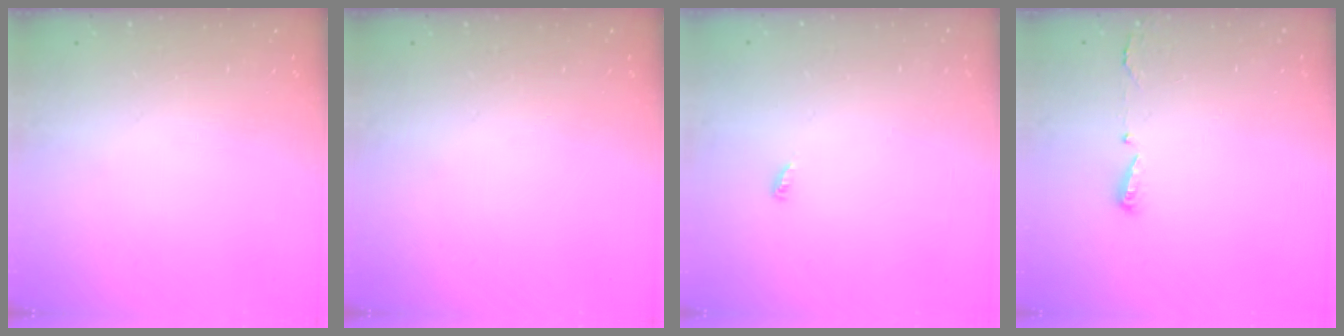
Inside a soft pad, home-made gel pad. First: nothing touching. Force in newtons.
{"total": 0.0}
{"total": 2.5, "press": 2.5, "slide": 0.2}
{"total": 2.9, "press": 2.8, "slide": 0.6}